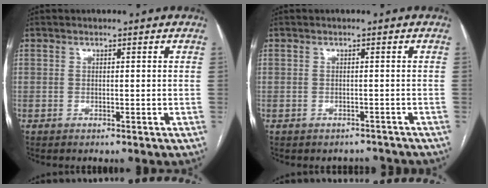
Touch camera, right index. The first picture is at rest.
{"total": 2.4, "force": [-2.1, 1.2, -0.5], "torque": [0.008, 0.006, -0.029]}